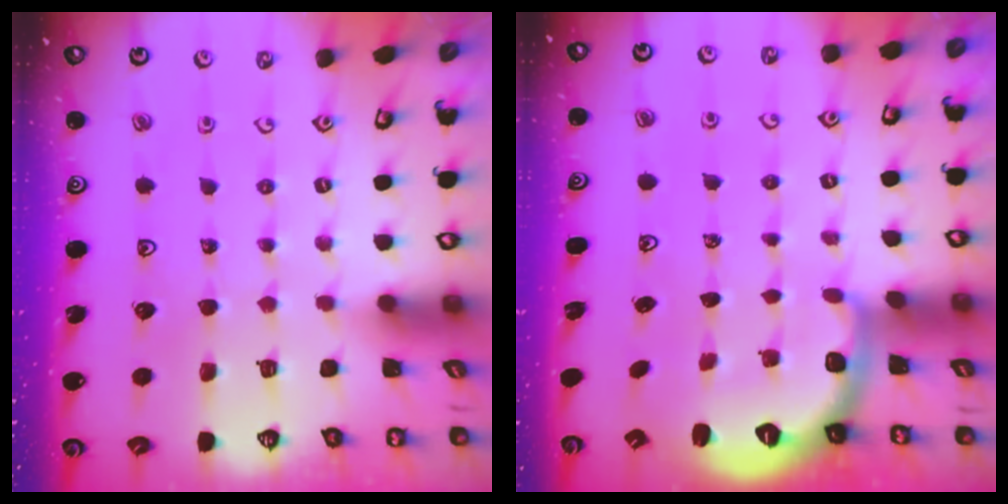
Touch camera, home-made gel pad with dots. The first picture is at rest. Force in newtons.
{"total": 2.7, "press": 1.6, "slide": 2.2}